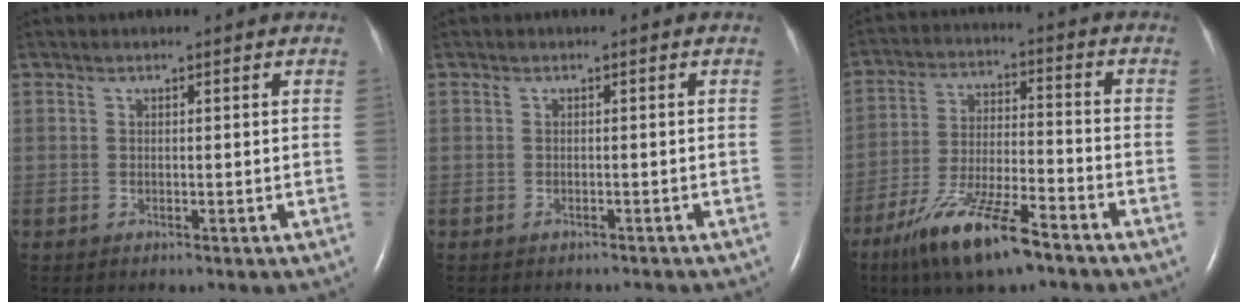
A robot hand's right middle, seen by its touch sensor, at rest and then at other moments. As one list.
[{"total": 2.7, "force": [-2.5, 0.6, 0.8], "torque": [-0.010, -0.003, -0.028]}, {"total": 13.1, "force": [-8.8, 2.2, 9.4], "torque": [-0.187, -0.023, -0.159]}]